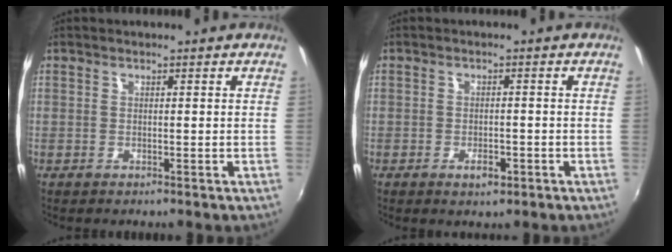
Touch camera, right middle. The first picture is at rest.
{"total": 2.7, "force": [-1.4, 1.4, 1.8], "torque": [-0.034, -0.004, -0.022]}